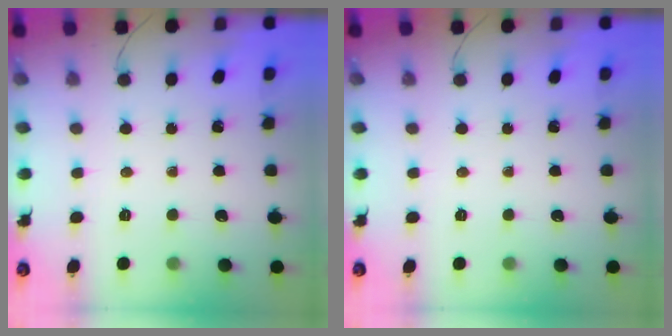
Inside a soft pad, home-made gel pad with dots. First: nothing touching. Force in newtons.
{"total": 0.0}